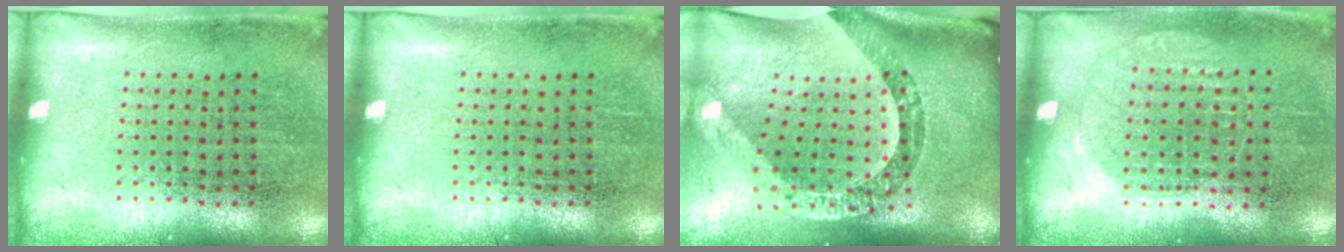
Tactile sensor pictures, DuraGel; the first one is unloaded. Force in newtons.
{"total": 0.0}
{"total": 3.5, "press": 2.5, "slide": 2.5}
{"total": 1.0, "press": 0.9, "slide": 0.4}